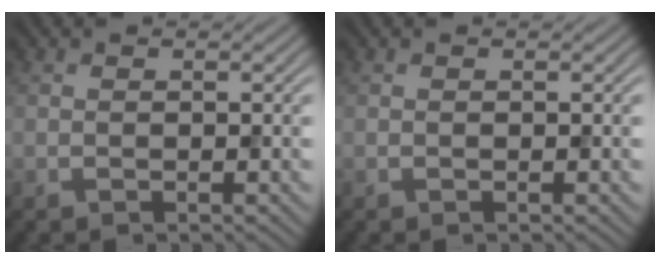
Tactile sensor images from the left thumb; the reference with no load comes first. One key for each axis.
{"total": 0.0}